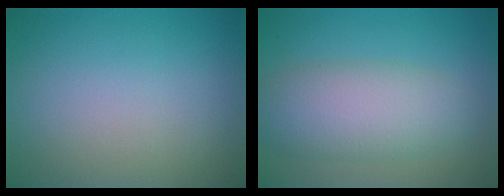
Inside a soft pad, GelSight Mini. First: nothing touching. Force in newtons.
{"total": 5.6, "press": 5.6, "slide": 0.1}